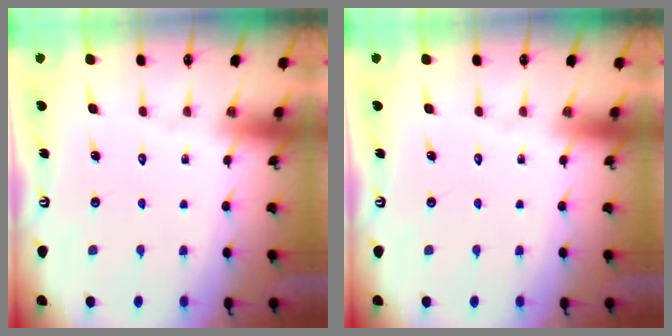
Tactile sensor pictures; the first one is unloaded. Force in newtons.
{"total": 0.0}